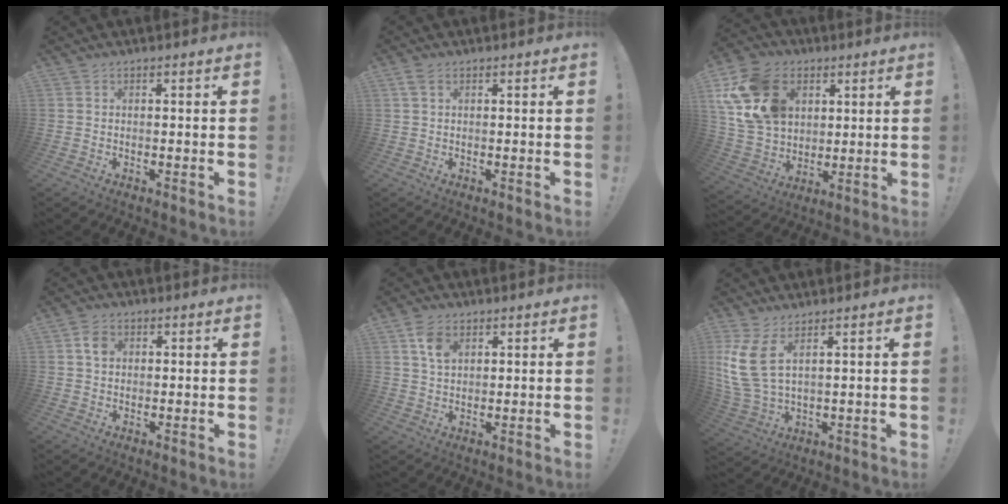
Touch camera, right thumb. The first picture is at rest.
{"total": 1.6, "force": [0.6, 0.8, 1.2], "torque": [-0.033, 0.006, 0.014]}
{"total": 19.3, "force": [6.9, 14.7, 10.4], "torque": [-0.193, -0.018, 0.136]}
{"total": 4.2, "force": [1.3, 3.2, 2.4], "torque": [-0.028, -0.001, 0.021]}
{"total": 6.2, "force": [3.0, 3.9, 3.7], "torque": [-0.056, -0.010, 0.056]}
{"total": 9.8, "force": [4.6, 4.2, 7.6], "torque": [-0.165, -0.027, 0.089]}